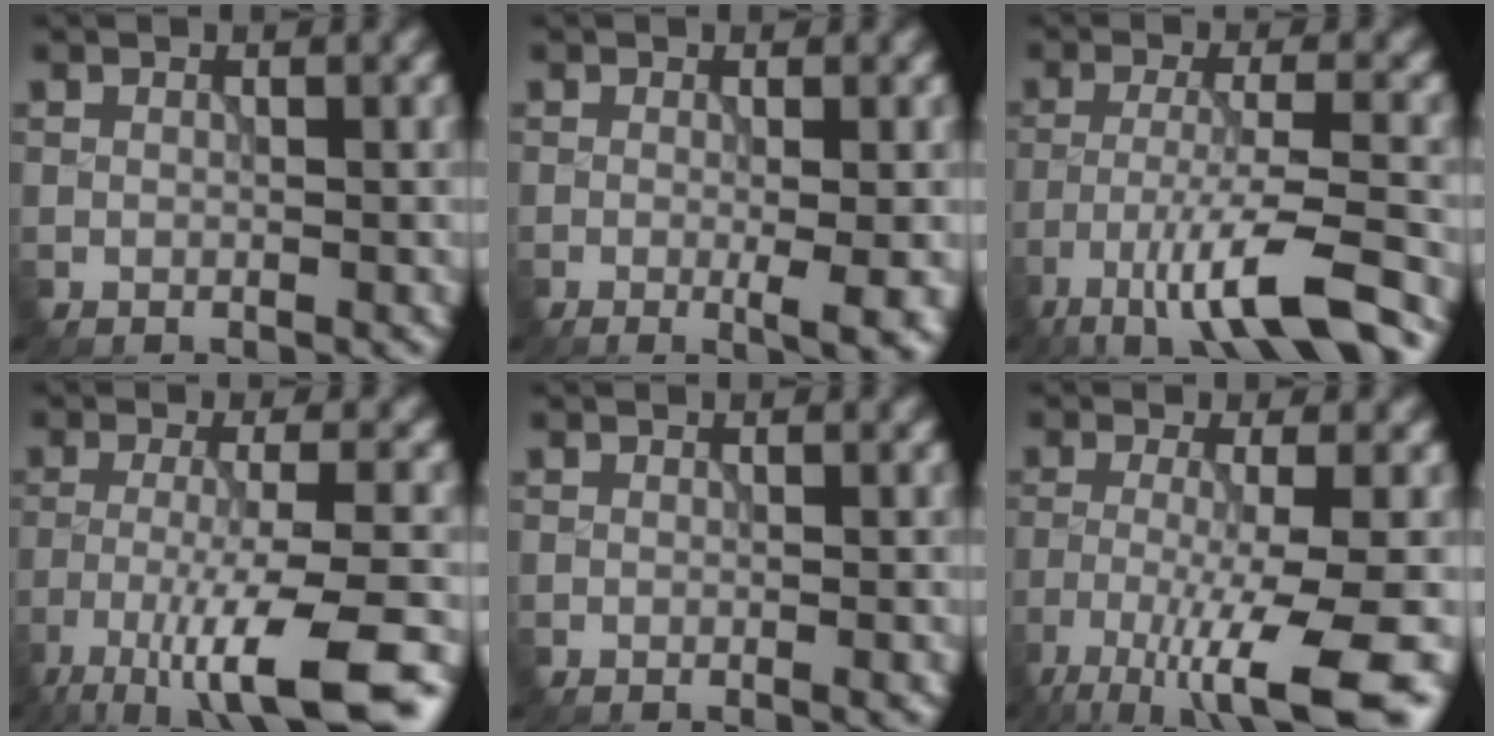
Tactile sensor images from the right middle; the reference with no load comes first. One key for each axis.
{"total": 3.4, "fx": -0.5, "fy": 0.8, "fz": 3.3, "tx": -0.051, "ty": -0.007, "tz": -0.006}
{"total": 8.7, "fx": -5.3, "fy": 1.4, "fz": 6.7, "tx": -0.116, "ty": -0.001, "tz": -0.094}
{"total": 10.2, "fx": -6.2, "fy": 2.2, "fz": 7.8, "tx": -0.131, "ty": -0.002, "tz": -0.103}
{"total": 0.9, "fx": -0.1, "fy": 0.2, "fz": 0.8, "tx": -0.007, "ty": 0.002, "tz": -0.003}
{"total": 8.8, "fx": -4.7, "fy": 1.5, "fz": 7.3, "tx": -0.118, "ty": -0.007, "tz": -0.084}